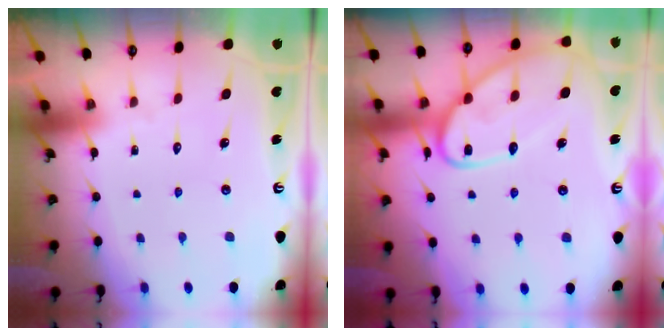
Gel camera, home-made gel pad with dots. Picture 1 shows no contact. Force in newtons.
{"total": 15.6, "press": 15.5, "slide": 1.5}